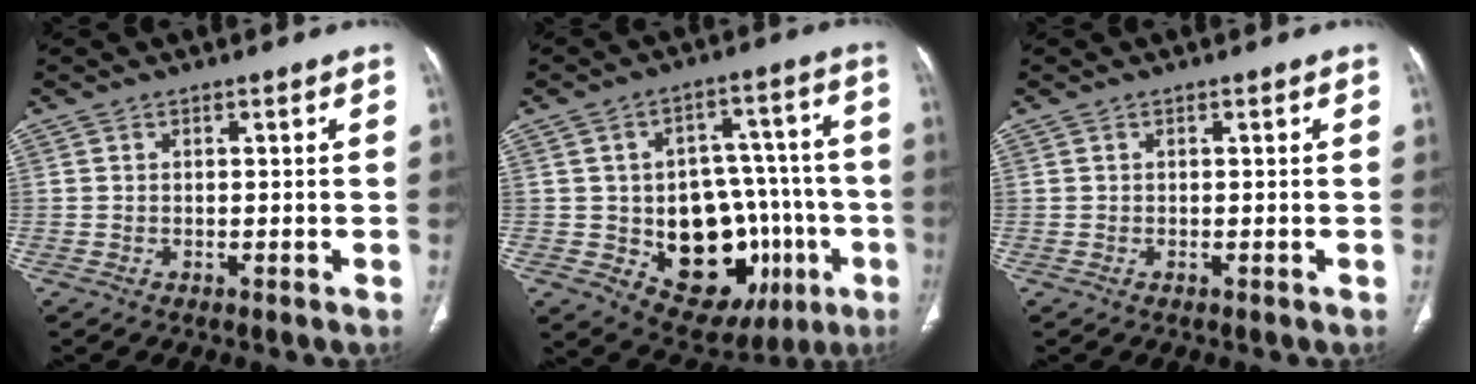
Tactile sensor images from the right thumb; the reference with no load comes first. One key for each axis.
{"total": 21.6, "fx": -5.6, "fy": 14.3, "fz": 15.2, "tx": -0.163, "ty": 0.033, "tz": -0.055}
{"total": 0.0}